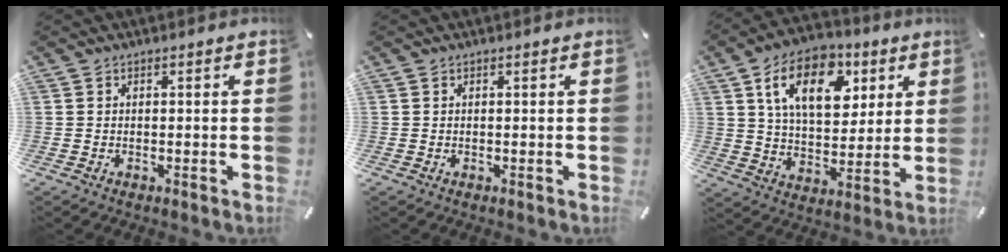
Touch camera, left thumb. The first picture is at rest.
{"total": 0.0}
{"total": 16.7, "force": [7.3, 10.5, 10.8], "torque": [-0.167, -0.013, 0.126]}